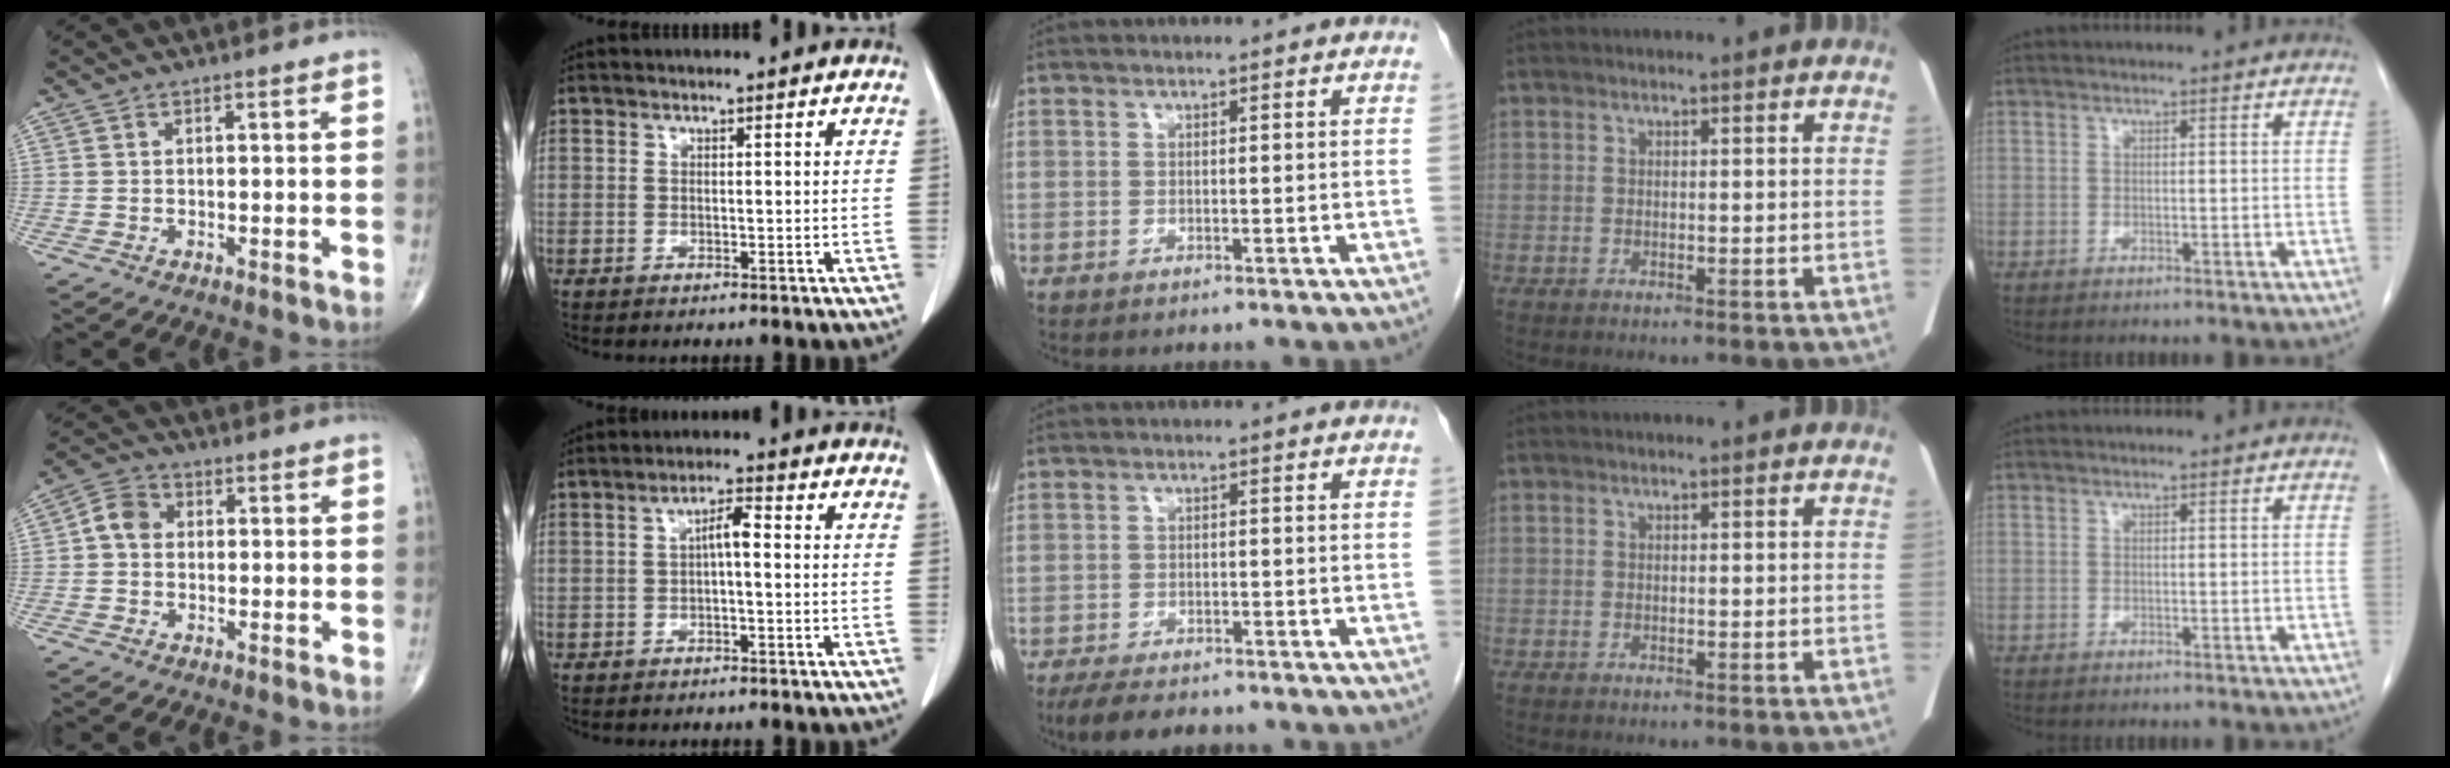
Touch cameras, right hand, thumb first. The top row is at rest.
{"thumb": {"total": 4.6, "force": [0.0, 3.8, 2.6], "torque": [-0.038, 0.014, -0.009]}, "index": {"total": 3.2, "force": [-0.1, 0.7, 3.1], "torque": [-0.053, 0.010, -0.002]}, "middle": {"total": 7.2, "force": [-5.9, 2.5, 3.3], "torque": [-0.050, -0.008, -0.085]}}